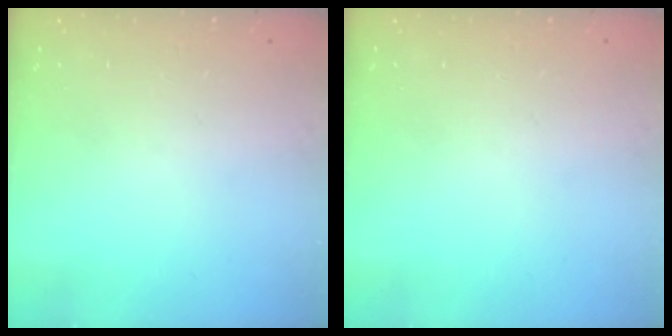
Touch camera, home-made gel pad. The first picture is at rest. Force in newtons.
{"total": 0.0}